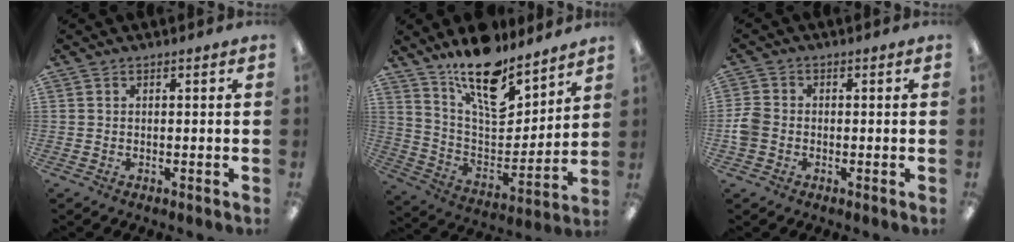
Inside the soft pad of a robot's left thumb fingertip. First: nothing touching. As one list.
[{"total": 17.0, "force": [12.9, 6.6, 8.8], "torque": [-0.145, -0.098, 0.226]}, {"total": 4.4, "force": [-0.9, 3.7, 2.3], "torque": [-0.042, 0.009, -0.015]}]